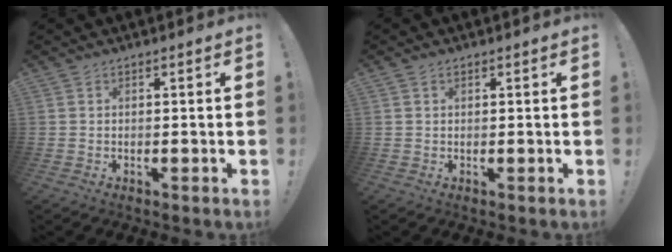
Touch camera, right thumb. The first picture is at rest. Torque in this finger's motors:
{"motor_torque": [-0.16, -0.20, 0.05, -0.03, 0.06]}